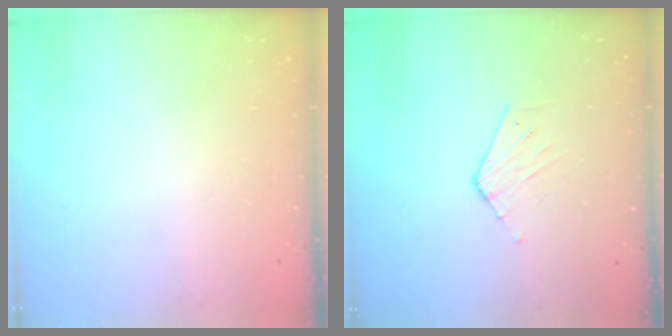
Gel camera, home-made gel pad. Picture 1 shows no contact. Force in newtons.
{"total": 3.0, "press": 3.0, "slide": 0.2}